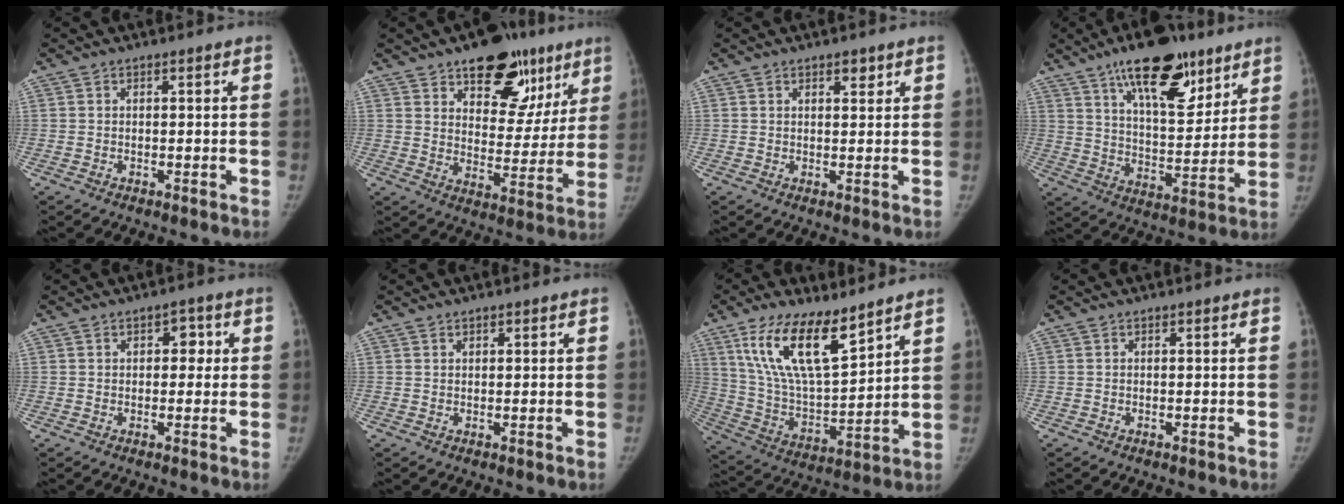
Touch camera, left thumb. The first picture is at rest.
{"total": 19.1, "force": [11.3, 10.6, 11.2], "torque": [-0.085, -0.039, 0.162]}
{"total": 1.9, "force": [1.2, 0.9, 1.1], "torque": [-0.005, -0.006, 0.018]}
{"total": 19.4, "force": [12.0, 7.9, 13.1], "torque": [-0.165, -0.054, 0.196]}
{"total": 3.4, "force": [0.6, 2.4, 2.3], "torque": [-0.004, 0.005, 0.002]}
{"total": 0.6, "force": [0.4, 0.4, 0.2], "torque": [0.001, -0.002, 0.005]}
{"total": 17.1, "force": [10.5, 6.1, 11.9], "torque": [-0.197, -0.053, 0.212]}
{"total": 0.0}